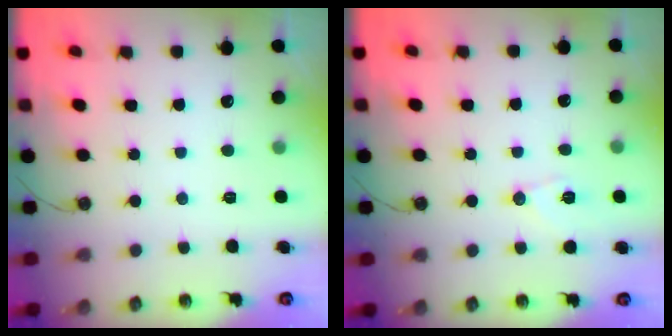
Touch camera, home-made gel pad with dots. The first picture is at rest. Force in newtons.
{"total": 7.0, "press": 6.9, "slide": 1.1}